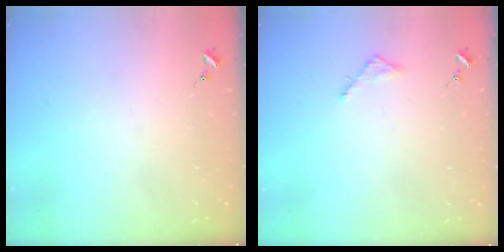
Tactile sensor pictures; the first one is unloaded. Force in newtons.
{"total": 2.5, "press": 2.5, "slide": 0.2}